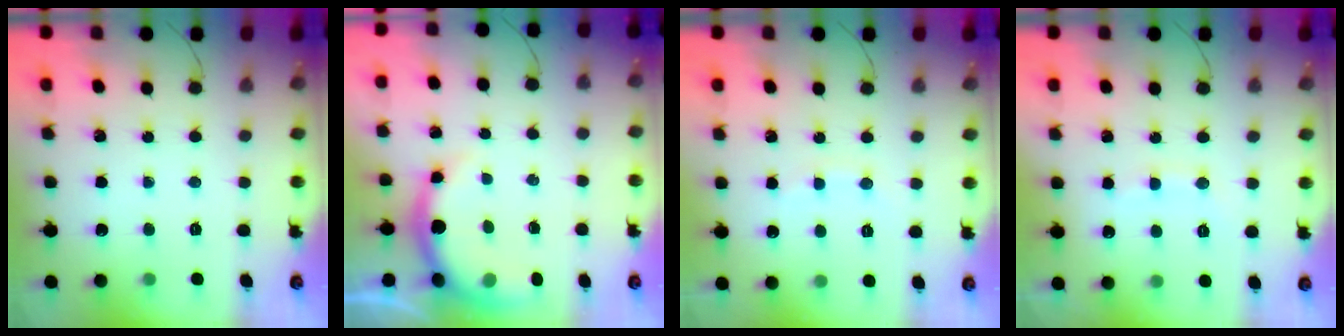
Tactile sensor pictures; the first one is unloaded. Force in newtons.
{"total": 7.3, "press": 7.2, "slide": 1.2}
{"total": 4.6, "press": 4.4, "slide": 1.2}
{"total": 7.3, "press": 7.2, "slide": 0.9}